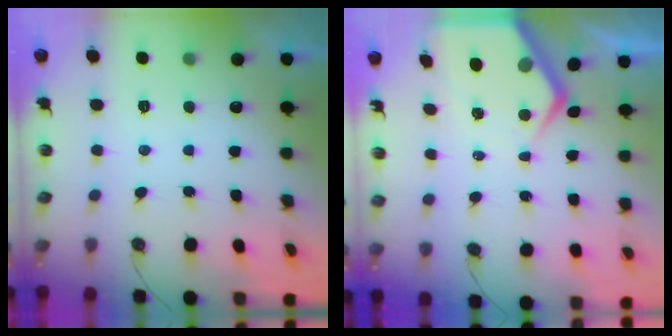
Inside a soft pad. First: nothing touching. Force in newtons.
{"total": 8.0, "press": 7.9, "slide": 0.8}